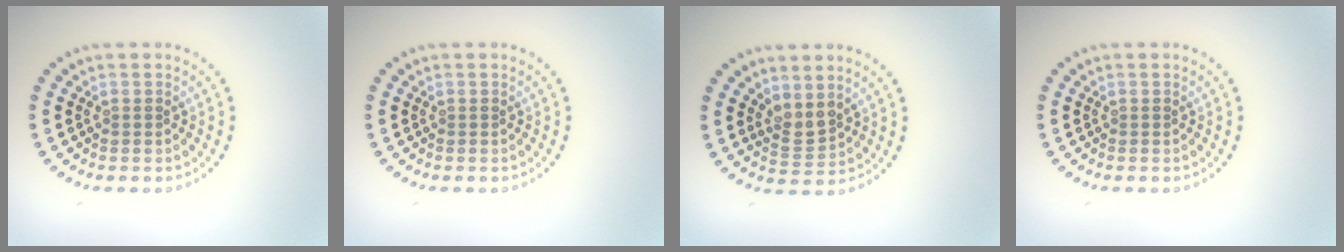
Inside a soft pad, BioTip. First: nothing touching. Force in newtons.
{"total": 0.0}
{"total": 2.0, "press": 1.6, "slide": 1.2}
{"total": 0.0}